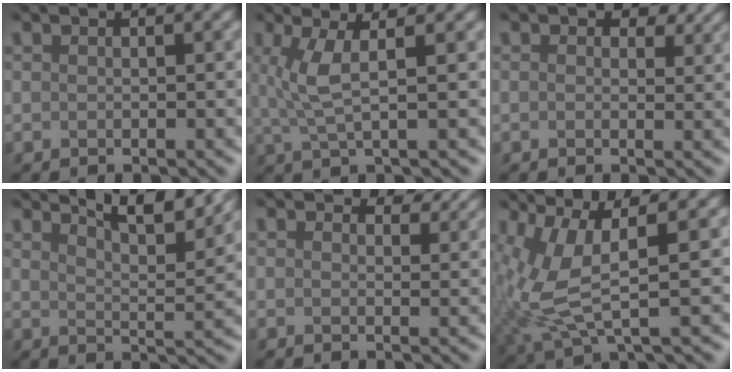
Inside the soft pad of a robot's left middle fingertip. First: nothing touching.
{"total": 2.2, "force": [0.8, 0.1, 2.0], "torque": [-0.064, 0.009, 0.028]}
{"total": 2.5, "force": [1.5, 1.4, 1.3], "torque": [-0.013, 0.014, 0.012]}
{"total": 8.2, "force": [6.6, 1.4, 4.6], "torque": [-0.034, 0.025, 0.062]}
{"total": 2.2, "force": [2.0, 0.4, 0.8], "torque": [-0.023, 0.011, 0.016]}
{"total": 5.3, "force": [0.6, 1.5, 5.1], "torque": [-0.151, -0.003, 0.027]}